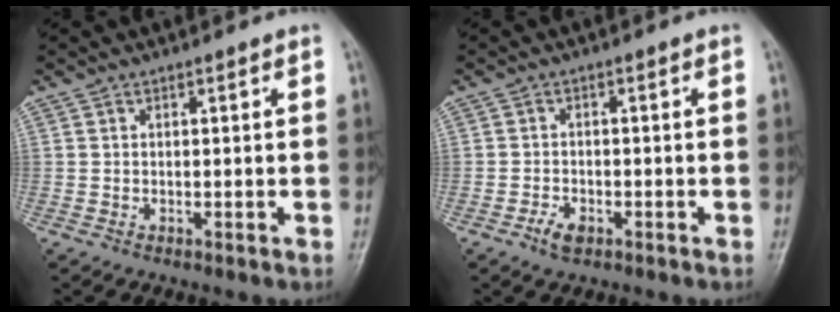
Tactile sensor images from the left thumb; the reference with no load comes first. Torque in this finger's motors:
{"motor_torque": [-0.01, 0.05, 0.09, -0.02, 0.00]}